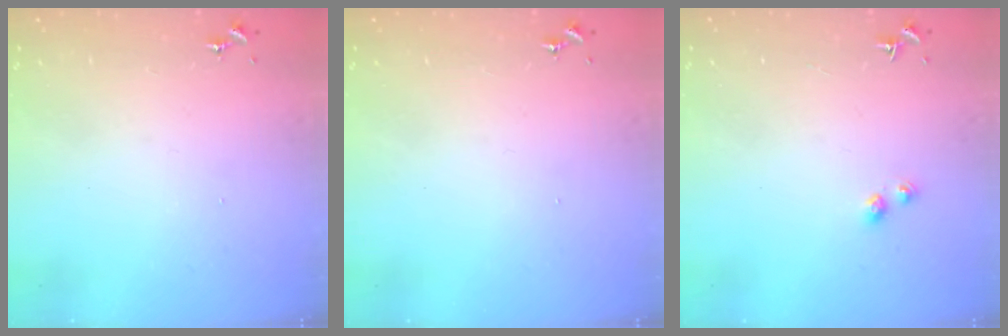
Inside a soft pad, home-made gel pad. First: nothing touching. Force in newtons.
{"total": 0.0}
{"total": 2.6, "press": 2.6, "slide": 0.5}